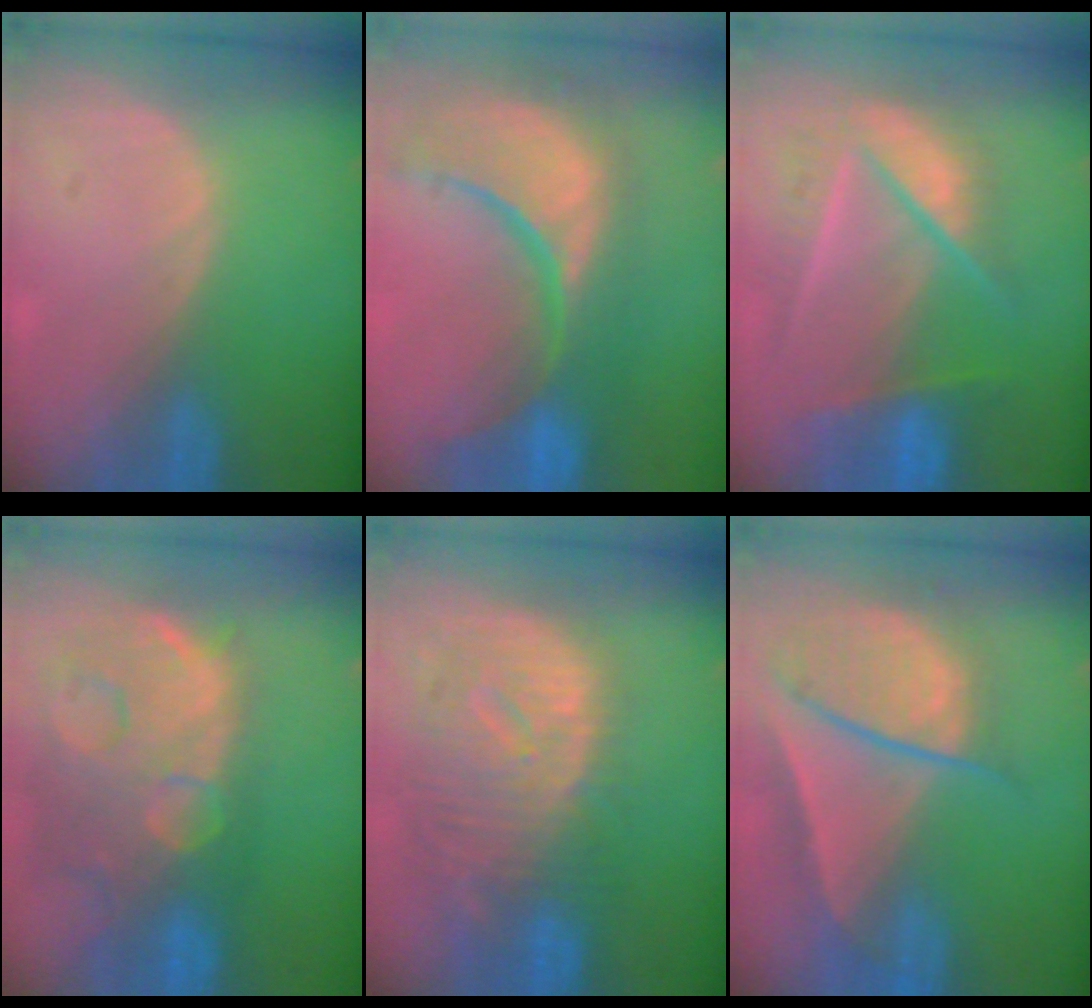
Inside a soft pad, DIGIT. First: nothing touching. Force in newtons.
{"total": 15.2, "press": 12.2, "slide": 9.2}
{"total": 9.5, "press": 8.3, "slide": 4.7}
{"total": 14.5, "press": 12.0, "slide": 8.1}
{"total": 12.3, "press": 10.6, "slide": 6.1}
{"total": 9.4, "press": 8.1, "slide": 4.8}